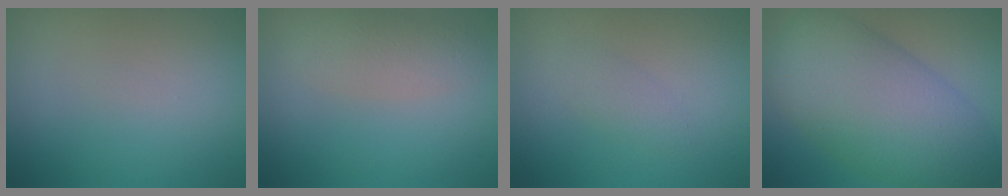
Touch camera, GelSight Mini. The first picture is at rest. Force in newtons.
{"total": 2.4, "press": 2.4, "slide": 0.2}
{"total": 1.4, "press": 1.3, "slide": 0.1}
{"total": 11.1, "press": 11.1, "slide": 0.1}